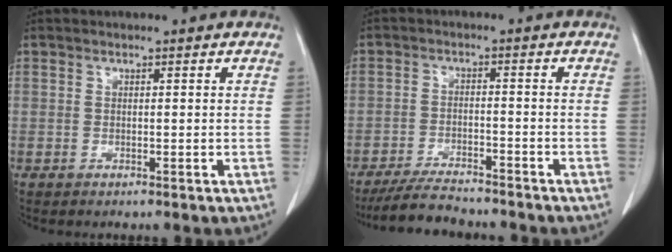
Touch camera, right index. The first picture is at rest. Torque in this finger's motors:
{"motor_torque": [-0.94, -0.16, -0.23, -0.14]}